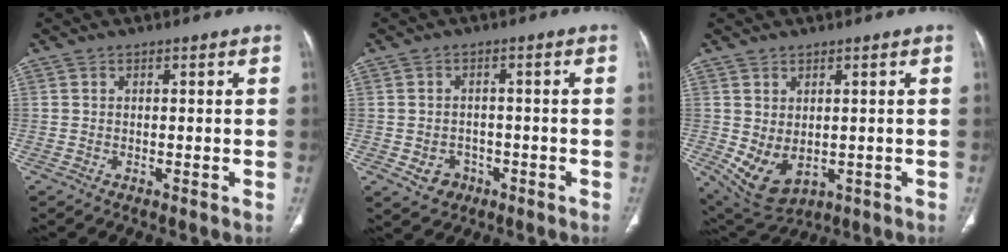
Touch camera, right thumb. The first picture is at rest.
{"total": 4.3, "force": [-1.7, 3.6, 1.6], "torque": [-0.010, 0.013, -0.017]}
{"total": 8.2, "force": [-0.7, 5.3, 6.1], "torque": [-0.103, -0.004, 0.018]}